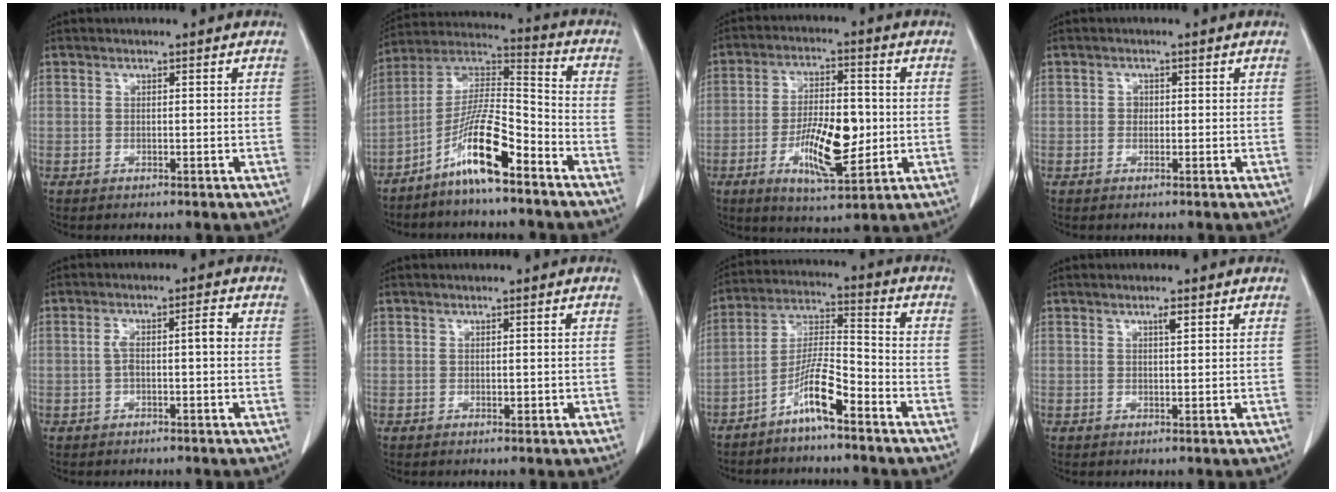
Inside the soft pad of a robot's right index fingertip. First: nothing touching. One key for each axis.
{"total": 12.2, "fx": -7.6, "fy": 1.4, "fz": 9.4, "tx": -0.183, "ty": 0.008, "tz": -0.145}
{"total": 11.6, "fx": -2.2, "fy": 3.8, "fz": 10.8, "tx": -0.194, "ty": -0.003, "tz": -0.031}
{"total": 0.9, "fx": 0.0, "fy": 0.8, "fz": 0.4, "tx": -0.003, "ty": 0.003, "tz": -0.001}
{"total": 3.9, "fx": -0.3, "fy": 0.8, "fz": 3.8, "tx": -0.071, "ty": 0.020, "tz": -0.001}
{"total": 0.8, "fx": -0.1, "fy": 0.5, "fz": 0.6, "tx": -0.008, "ty": 0.000, "tz": 0.001}
{"total": 8.0, "fx": -5.3, "fy": 0.7, "fz": 6.0, "tx": -0.126, "ty": 0.002, "tz": -0.103}
{"total": 1.2, "fx": 0.7, "fy": 0.2, "fz": 1.0, "tx": -0.019, "ty": -0.001, "tz": 0.011}